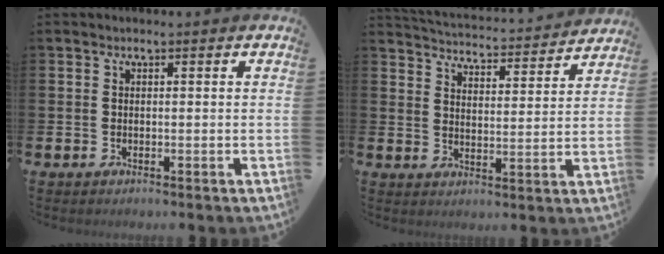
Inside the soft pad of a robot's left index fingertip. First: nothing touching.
{"total": 4.4, "force": [4.4, 0.3, 0.1], "torque": [-0.019, -0.044, 0.072]}